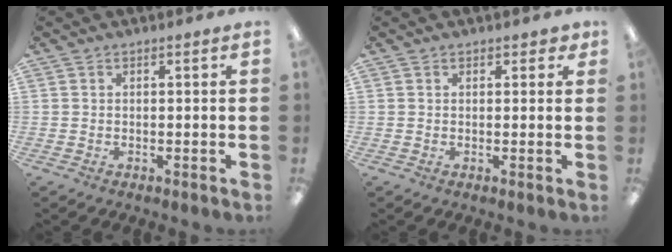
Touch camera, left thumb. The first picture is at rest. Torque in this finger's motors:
{"motor_torque": [-0.09, 0.04, -0.29, 0.18, 0.03]}